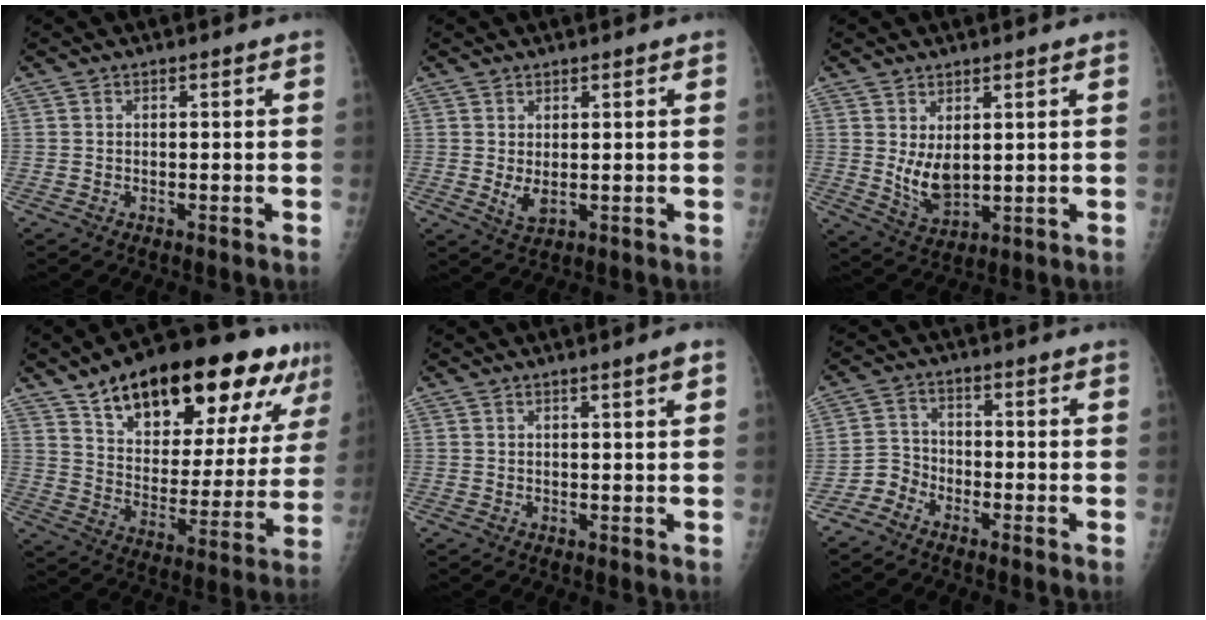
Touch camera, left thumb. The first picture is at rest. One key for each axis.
{"total": 3.2, "fx": 0.6, "fy": 1.5, "fz": 2.8, "tx": -0.047, "ty": -0.013, "tz": 0.017}
{"total": 7.3, "fx": 1.9, "fy": 4.1, "fz": 5.8, "tx": -0.091, "ty": -0.028, "tz": 0.051}
{"total": 28.7, "fx": 17.1, "fy": 11.7, "fz": 19.9, "tx": -0.265, "ty": -0.032, "tz": 0.265}
{"total": 2.2, "fx": 1.3, "fy": -0.1, "fz": 1.8, "tx": -0.026, "ty": -0.007, "tz": 0.020}
{"total": 3.6, "fx": -2.8, "fy": 2.2, "fz": 0.4, "tx": 0.004, "ty": 0.015, "tz": -0.066}